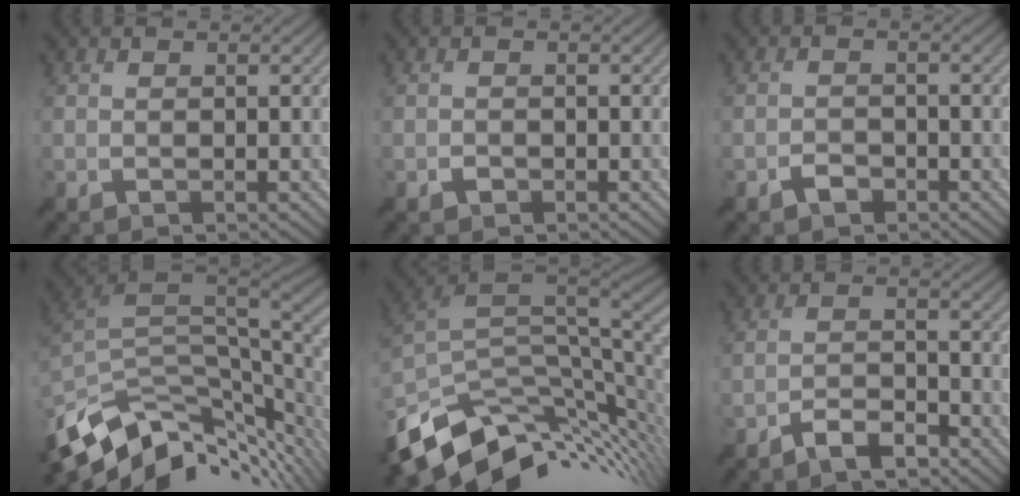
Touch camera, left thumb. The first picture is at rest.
{"total": 0.9, "force": [-0.6, 0.6, 0.1], "torque": [0.004, -0.003, -0.011]}
{"total": 2.0, "force": [-1.5, 1.1, 0.7], "torque": [-0.006, 0.002, -0.030]}
{"total": 12.5, "force": [-4.0, 6.4, 9.9], "torque": [-0.207, -0.029, -0.060]}
{"total": 13.4, "force": [-4.2, 7.5, 10.3], "torque": [-0.220, -0.024, -0.067]}
{"total": 4.0, "force": [-3.3, 1.2, 1.9], "torque": [-0.034, 0.003, -0.068]}